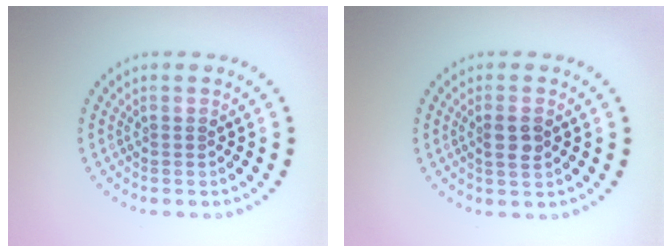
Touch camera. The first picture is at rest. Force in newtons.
{"total": 2.0, "press": 1.9, "slide": 0.6}